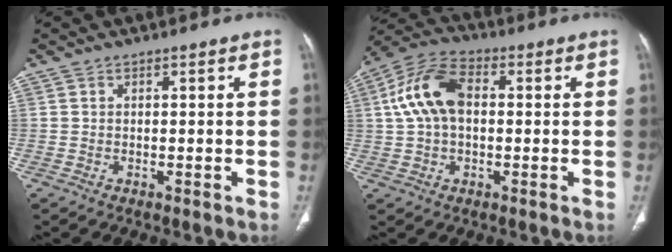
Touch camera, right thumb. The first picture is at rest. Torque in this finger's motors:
{"motor_torque": [-0.82, 0.82, 0.33, -0.15, 0.32]}